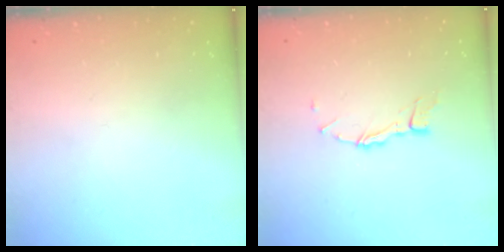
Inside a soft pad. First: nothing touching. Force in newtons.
{"total": 4.8, "press": 4.8, "slide": 0.4}